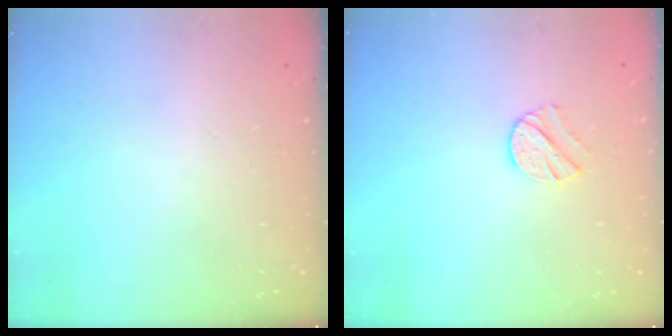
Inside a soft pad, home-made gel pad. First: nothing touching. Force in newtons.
{"total": 8.2, "press": 8.1, "slide": 0.7}